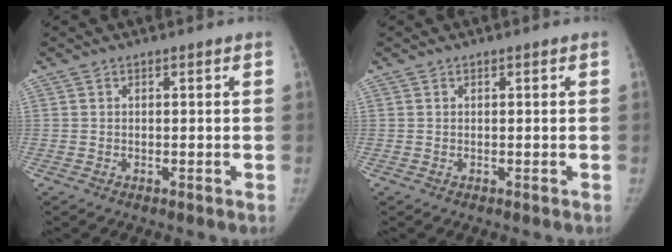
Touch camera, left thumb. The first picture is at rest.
{"total": 0.0}